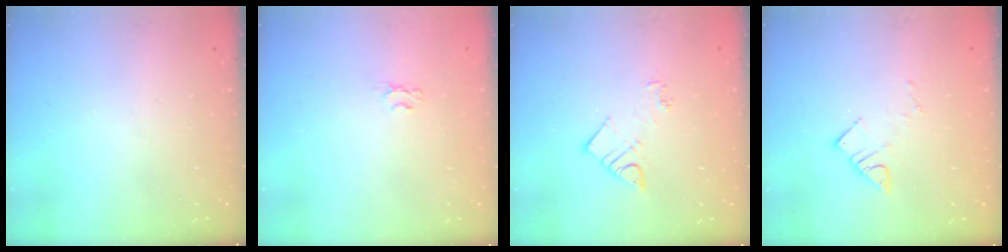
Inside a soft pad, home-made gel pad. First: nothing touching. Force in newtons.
{"total": 2.0, "press": 2.0, "slide": 0.3}
{"total": 6.0, "press": 6.0, "slide": 0.4}
{"total": 4.9, "press": 4.9, "slide": 0.4}